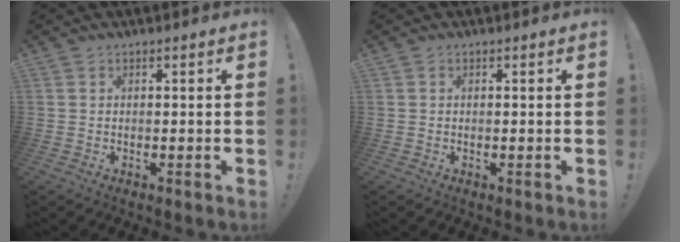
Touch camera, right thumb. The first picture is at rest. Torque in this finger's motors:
{"motor_torque": [-0.11, -0.11, -0.30, 0.17, -0.11]}